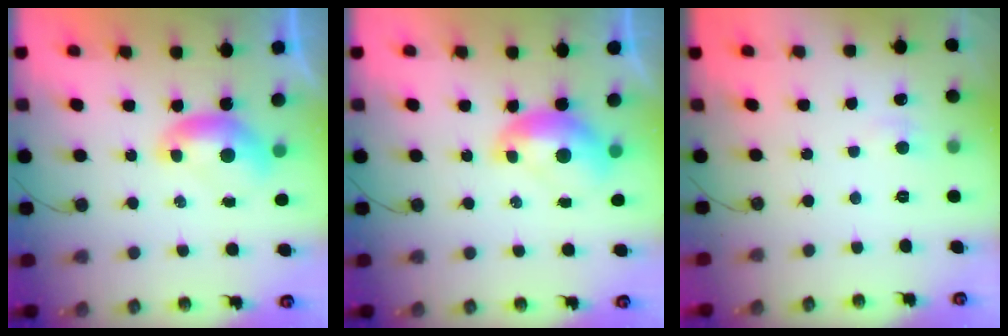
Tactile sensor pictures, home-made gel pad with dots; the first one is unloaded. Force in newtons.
{"total": 1.6, "press": 1.5, "slide": 0.3}
{"total": 1.6, "press": 1.5, "slide": 0.5}